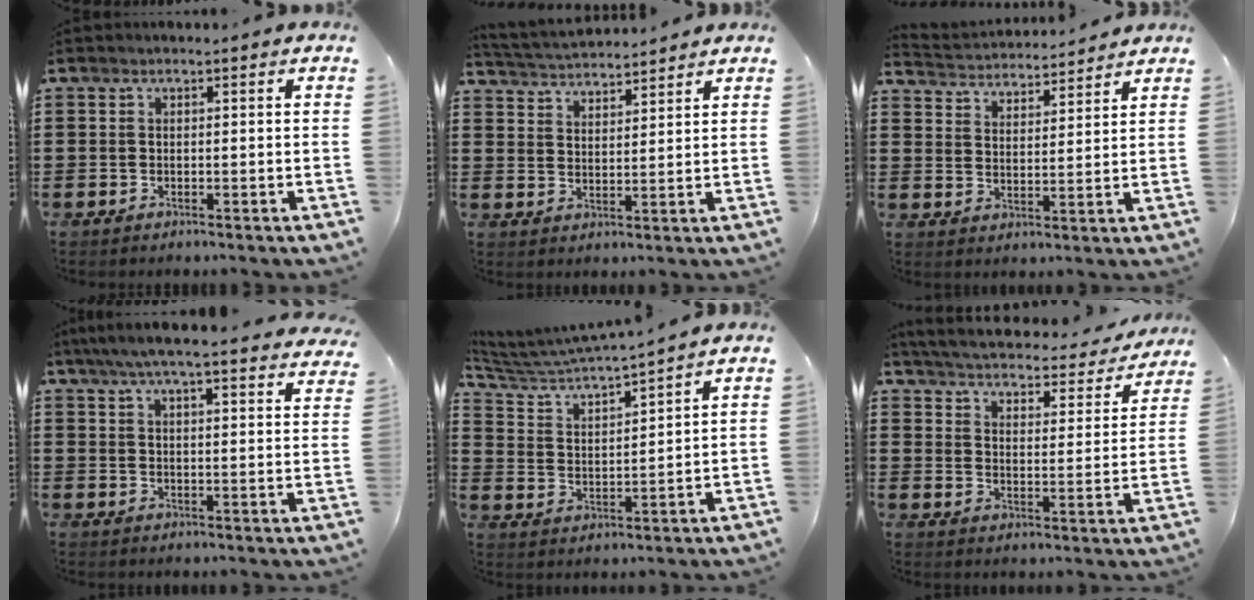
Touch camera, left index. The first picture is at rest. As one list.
[{"total": 3.4, "force": [3.4, 0.1, 0.0], "torque": [-0.014, -0.016, 0.059]}, {"total": 3.4, "force": [3.4, 0.4, -0.3], "torque": [-0.014, -0.024, 0.056]}, {"total": 5.8, "force": [5.2, 0.0, 2.6], "torque": [-0.069, -0.022, 0.089]}, {"total": 4.9, "force": [4.6, 0.1, 1.5], "torque": [-0.056, -0.033, 0.072]}, {"total": 3.4, "force": [3.3, 0.1, 0.9], "torque": [-0.037, -0.031, 0.048]}]